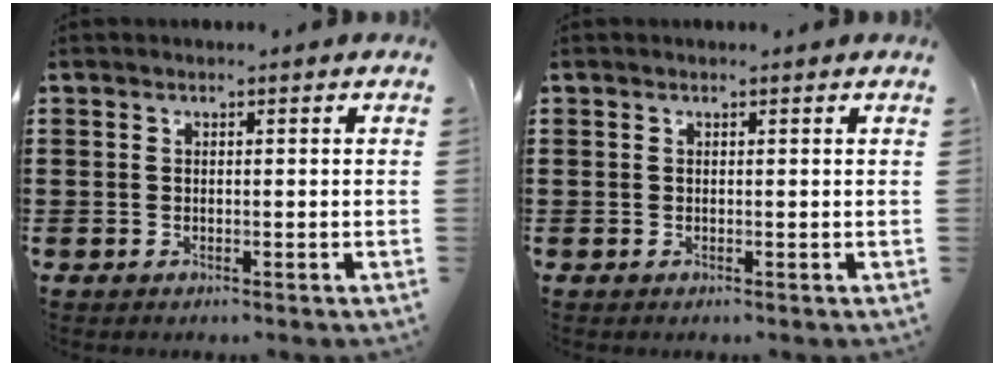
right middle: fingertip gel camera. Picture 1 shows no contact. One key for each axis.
{"total": 0.0}